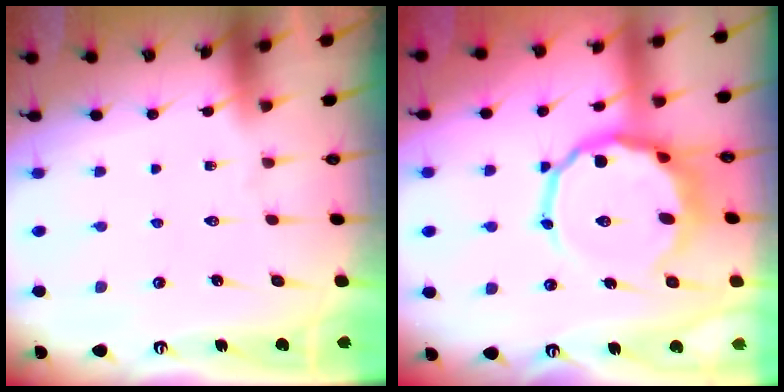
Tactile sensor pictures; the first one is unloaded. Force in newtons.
{"total": 11.7, "press": 11.3, "slide": 2.9}